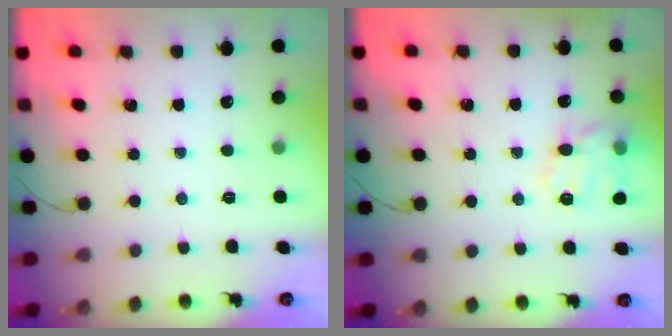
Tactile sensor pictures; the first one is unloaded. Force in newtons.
{"total": 14.7, "press": 14.5, "slide": 1.8}